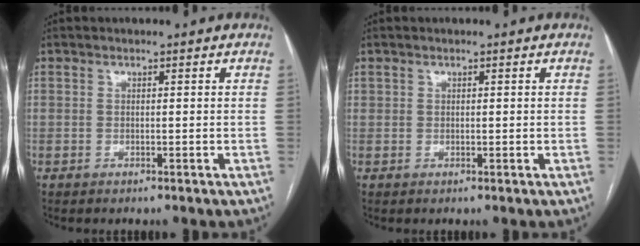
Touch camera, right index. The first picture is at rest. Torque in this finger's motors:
{"motor_torque": [-0.24, 0.23, 0.01, 0.00]}